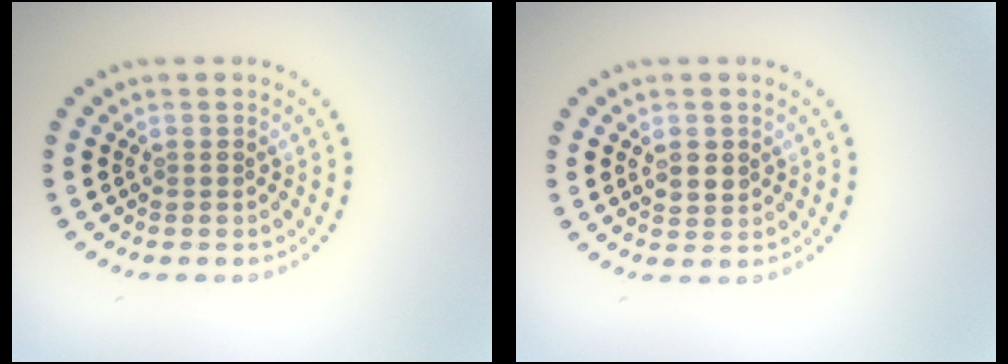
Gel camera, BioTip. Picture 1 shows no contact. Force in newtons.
{"total": 1.6, "press": 1.5, "slide": 0.6}